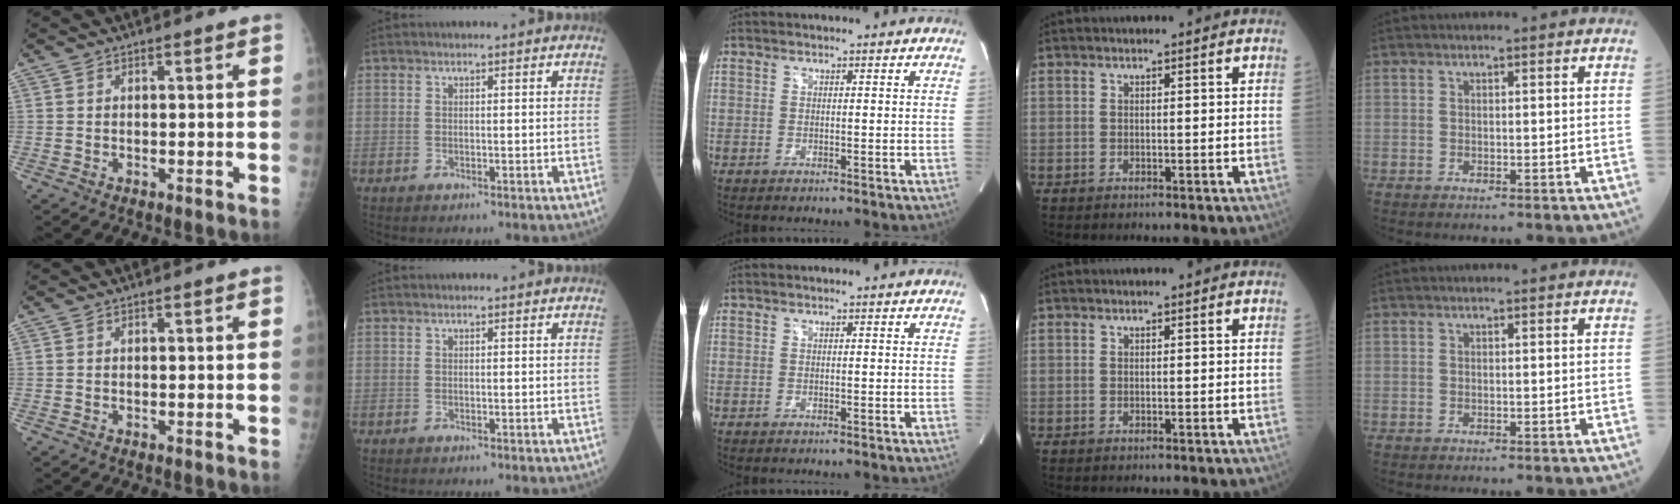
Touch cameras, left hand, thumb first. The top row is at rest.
{}